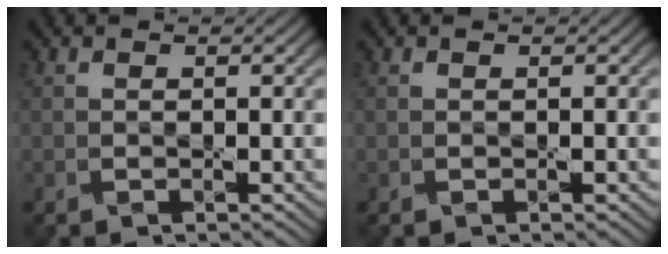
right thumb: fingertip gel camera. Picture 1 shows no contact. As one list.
[{"total": 0.0}]